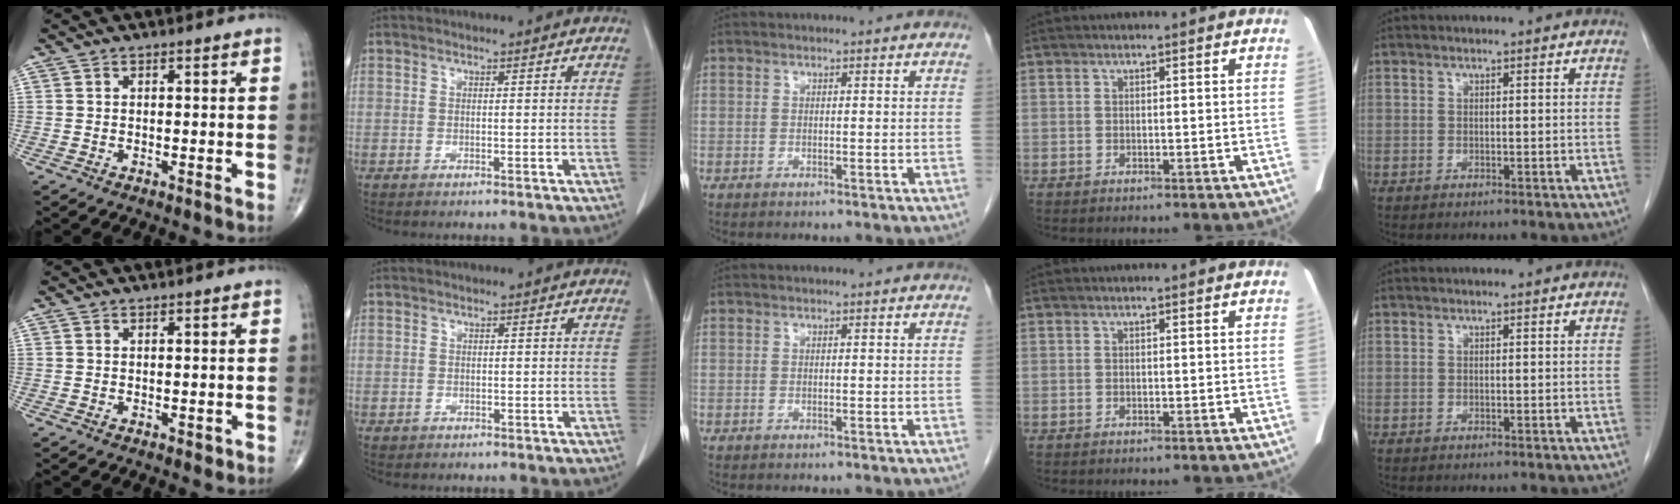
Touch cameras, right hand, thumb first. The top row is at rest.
{"thumb": {"total": 0.7, "force": [-0.1, 0.5, 0.5], "torque": [0.002, 0.001, -0.001]}, "index": {"total": 0.9, "force": [0.0, 0.9, -0.2], "torque": [0.011, 0.005, -0.002]}}